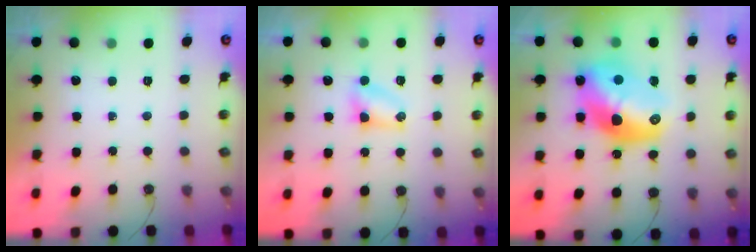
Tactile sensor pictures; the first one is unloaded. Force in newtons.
{"total": 4.1, "press": 4.1, "slide": 0.4}
{"total": 19.1, "press": 19.1, "slide": 1.5}